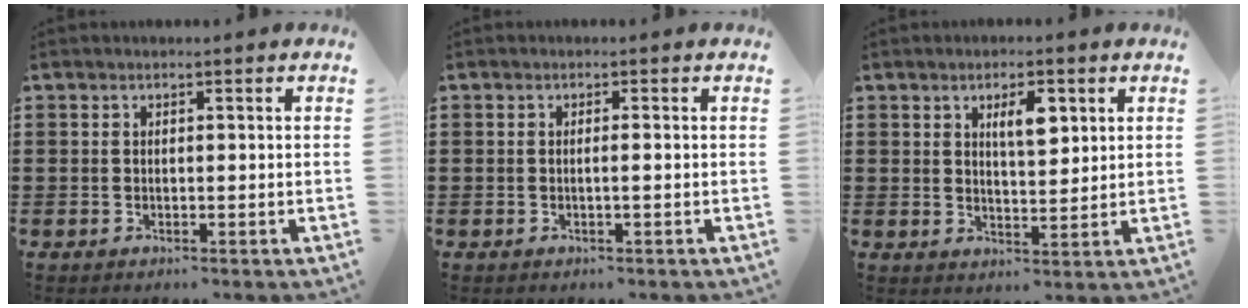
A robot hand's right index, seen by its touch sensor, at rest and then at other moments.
{"total": 0.8, "force": [-0.2, -0.2, 0.7], "torque": [-0.013, -0.004, -0.004]}
{"total": 4.5, "force": [2.0, 1.7, 3.7], "torque": [-0.063, 0.002, 0.029]}